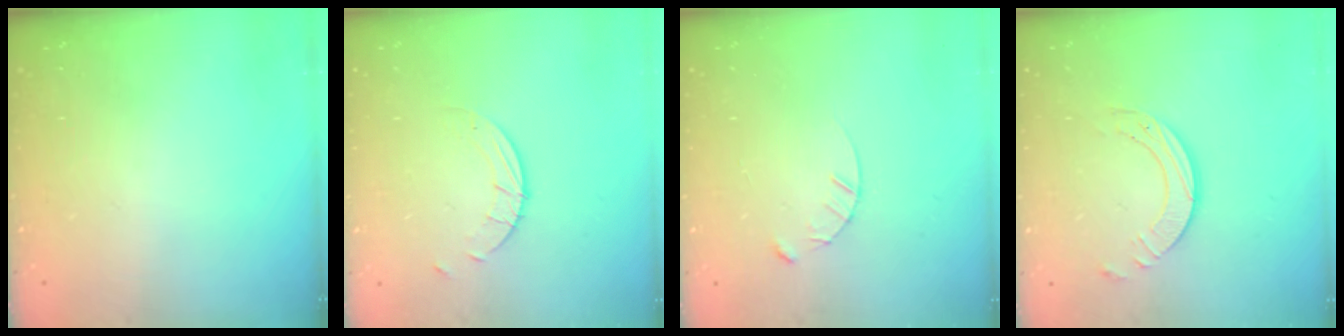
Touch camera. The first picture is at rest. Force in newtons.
{"total": 2.6, "press": 2.6, "slide": 0.2}
{"total": 3.4, "press": 3.4, "slide": 0.3}
{"total": 6.9, "press": 6.9, "slide": 0.7}